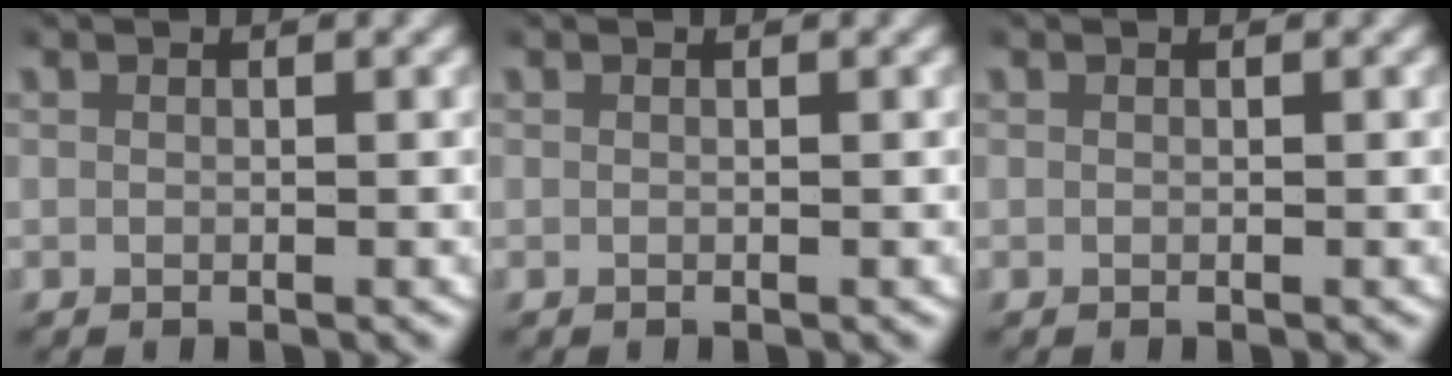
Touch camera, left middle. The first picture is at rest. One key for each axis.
{"total": 0.0}
{"total": 0.0}